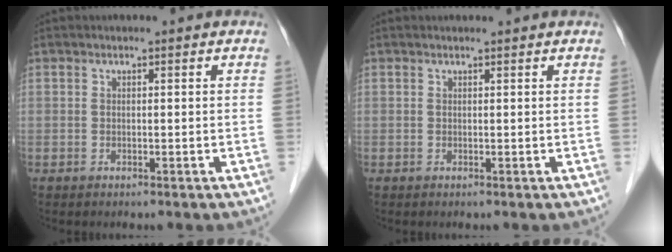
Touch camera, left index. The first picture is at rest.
{"total": 1.2, "force": [1.2, 0.0, 0.3], "torque": [-0.007, 0.008, 0.014]}